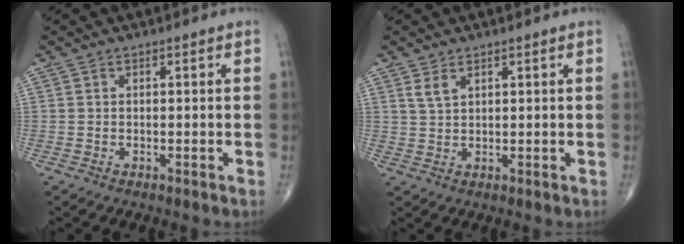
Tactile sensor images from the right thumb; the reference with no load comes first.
{"total": 2.4, "force": [1.4, 1.1, 1.5], "torque": [-0.031, -0.002, 0.036]}